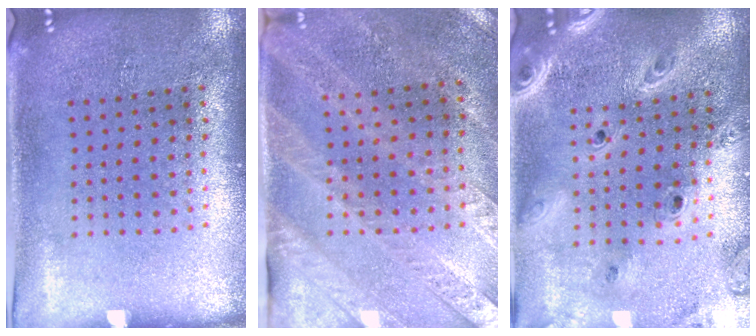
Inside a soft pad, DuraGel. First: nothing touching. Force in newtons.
{"total": 2.6, "press": 2.3, "slide": 1.3}
{"total": 2.8, "press": 2.4, "slide": 1.4}